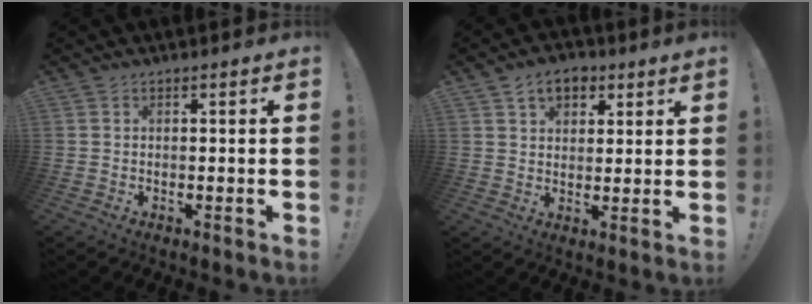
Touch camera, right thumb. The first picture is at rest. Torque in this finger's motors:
{"motor_torque": [-0.18, 0.29, 0.07, 0.07, 0.00]}